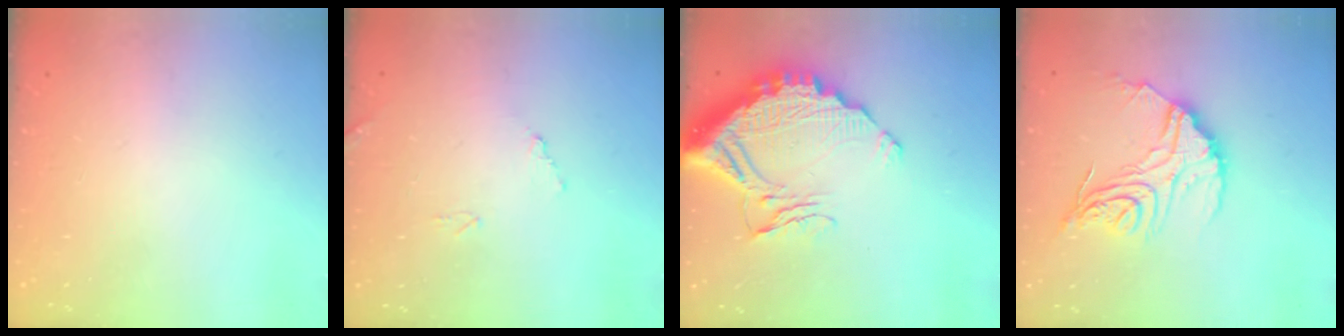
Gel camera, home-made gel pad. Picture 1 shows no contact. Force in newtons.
{"total": 9.4, "press": 9.4, "slide": 0.4}
{"total": 16.3, "press": 16.3, "slide": 1.0}
{"total": 16.9, "press": 16.9, "slide": 1.3}